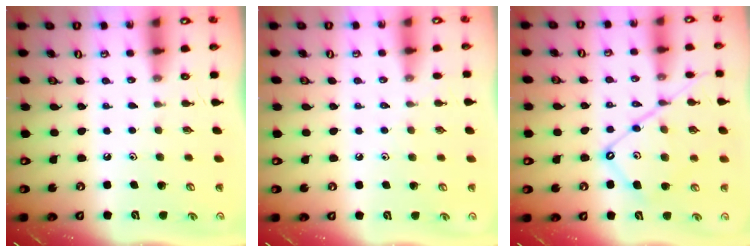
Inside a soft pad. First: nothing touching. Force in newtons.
{"total": 3.0, "press": 2.9, "slide": 0.5}
{"total": 13.1, "press": 13.1, "slide": 1.1}